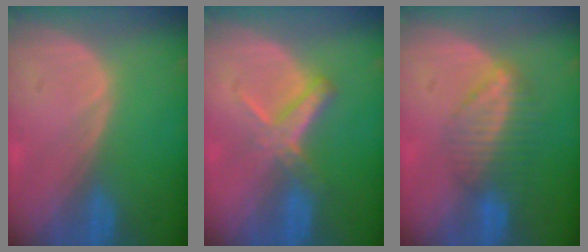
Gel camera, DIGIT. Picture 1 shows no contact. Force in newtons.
{"total": 5.6, "press": 5.1, "slide": 2.2}
{"total": 6.9, "press": 6.0, "slide": 3.5}